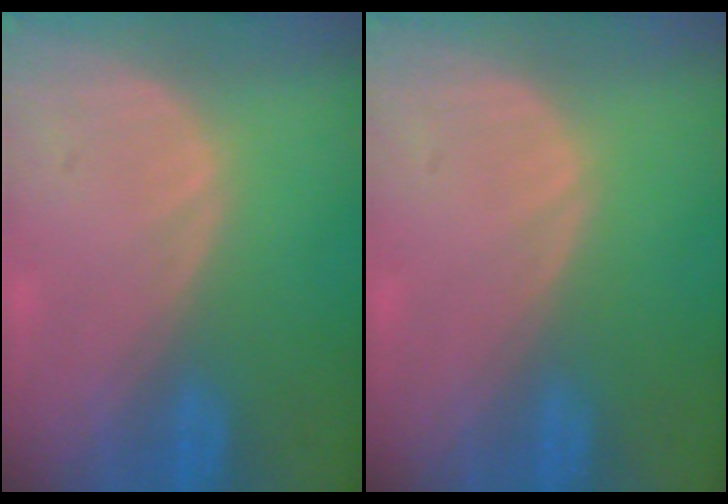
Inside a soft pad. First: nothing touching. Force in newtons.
{"total": 0.0}